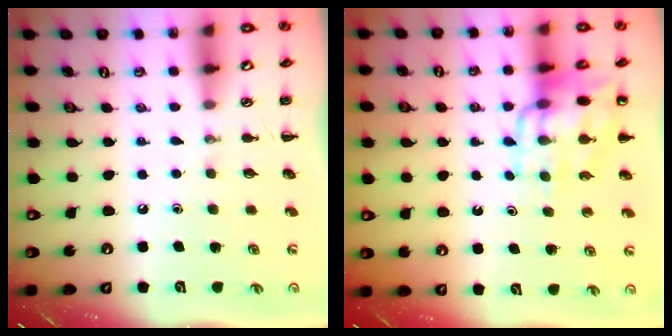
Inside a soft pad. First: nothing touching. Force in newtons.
{"total": 13.1, "press": 12.8, "slide": 2.9}